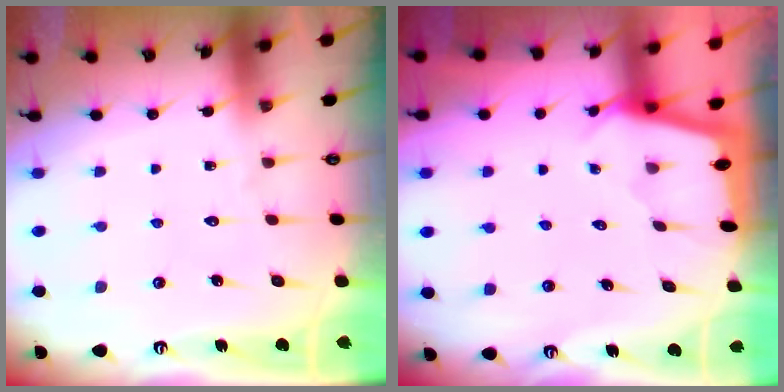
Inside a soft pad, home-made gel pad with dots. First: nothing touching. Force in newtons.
{"total": 1.8, "press": 1.7, "slide": 0.1}